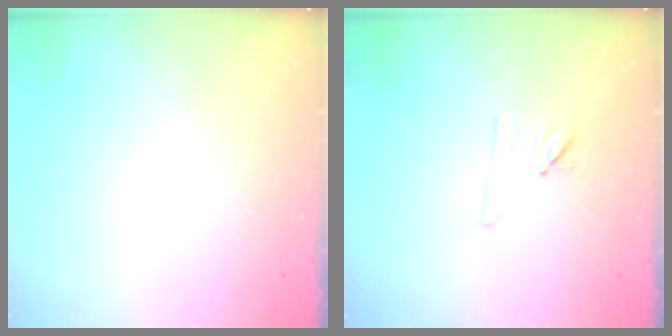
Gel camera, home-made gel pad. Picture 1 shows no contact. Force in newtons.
{"total": 6.7, "press": 6.6, "slide": 1.1}